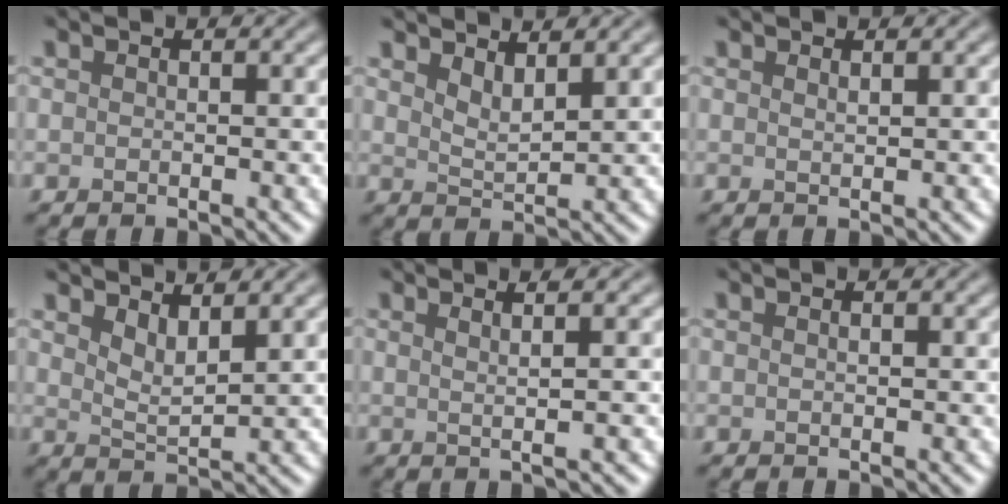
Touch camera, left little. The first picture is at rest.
{"total": 2.4, "force": [1.9, 0.6, 1.4], "torque": [-0.024, -0.007, 0.037]}
{"total": 0.6, "force": [0.5, 0.1, 0.3], "torque": [-0.003, -0.002, 0.009]}
{"total": 2.7, "force": [1.9, 0.7, 1.7], "torque": [-0.031, -0.011, 0.037]}
{"total": 3.5, "force": [1.4, 1.2, 2.9], "torque": [-0.030, 0.010, -0.012]}
{"total": 0.0}